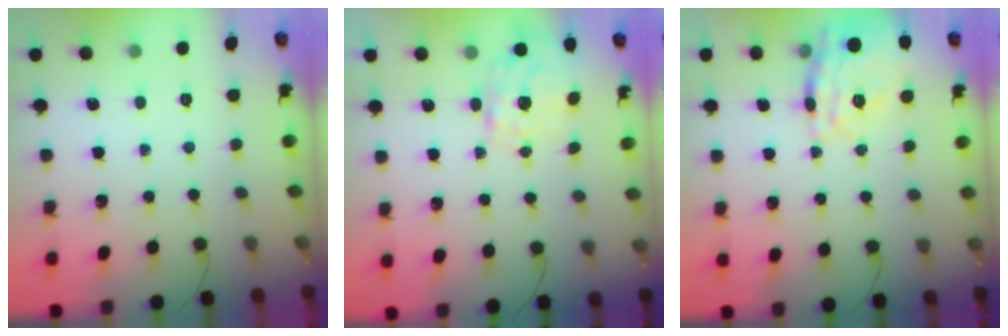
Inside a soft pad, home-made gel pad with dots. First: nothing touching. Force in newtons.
{"total": 1.6, "press": 1.4, "slide": 0.8}
{"total": 22.6, "press": 22.5, "slide": 2.7}